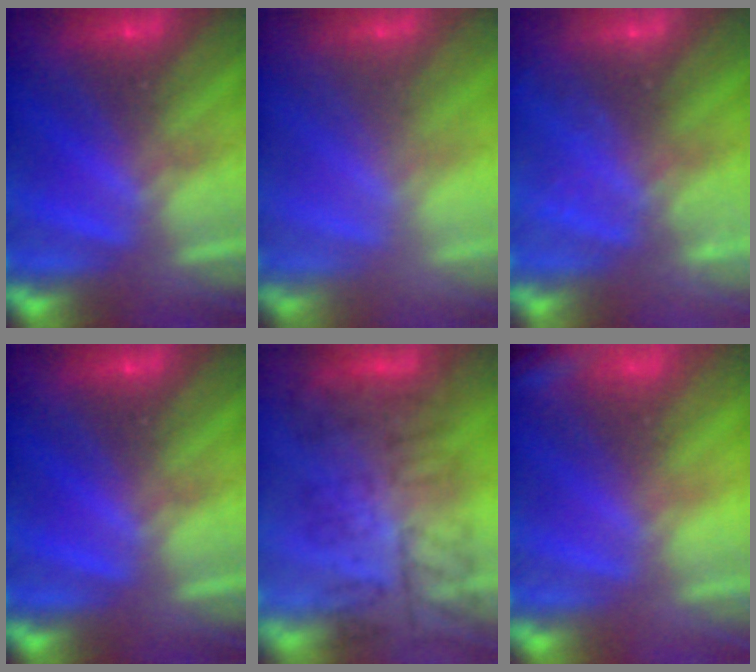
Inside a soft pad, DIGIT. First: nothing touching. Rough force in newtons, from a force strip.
{"total": 2.2}
{"total": 2.2}
{"total": 0.0}
{"total": 3.9}
{"total": 2.3}